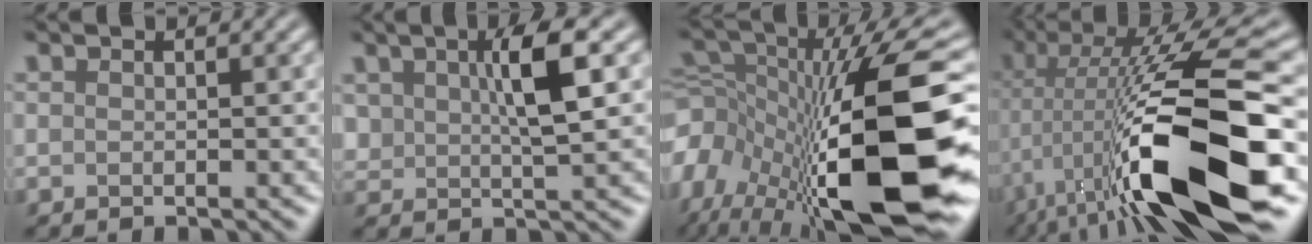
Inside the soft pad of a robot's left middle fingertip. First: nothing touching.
{"total": 5.1, "force": [1.7, 1.8, 4.4], "torque": [-0.087, 0.008, 0.031]}
{"total": 17.0, "force": [-5.9, 6.2, 14.7], "torque": [-0.258, 0.007, -0.108]}
{"total": 15.4, "force": [-3.1, 4.7, 14.3], "torque": [-0.245, 0.012, -0.054]}